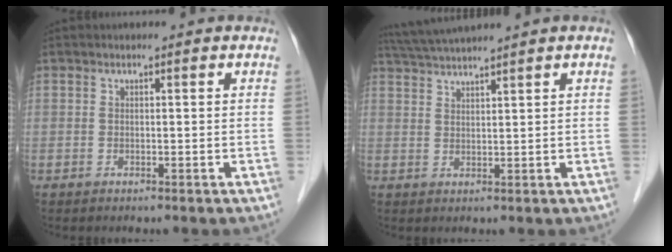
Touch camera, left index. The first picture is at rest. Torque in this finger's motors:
{"motor_torque": [-0.27, -0.64, 0.21, 0.07]}